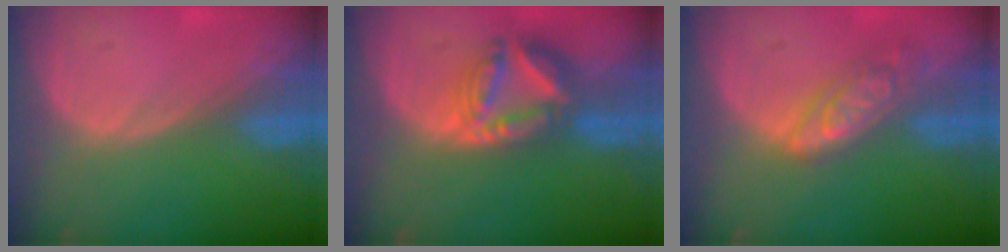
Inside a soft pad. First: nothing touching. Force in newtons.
{"total": 8.3, "press": 7.1, "slide": 4.2}
{"total": 6.4, "press": 5.7, "slide": 3.0}